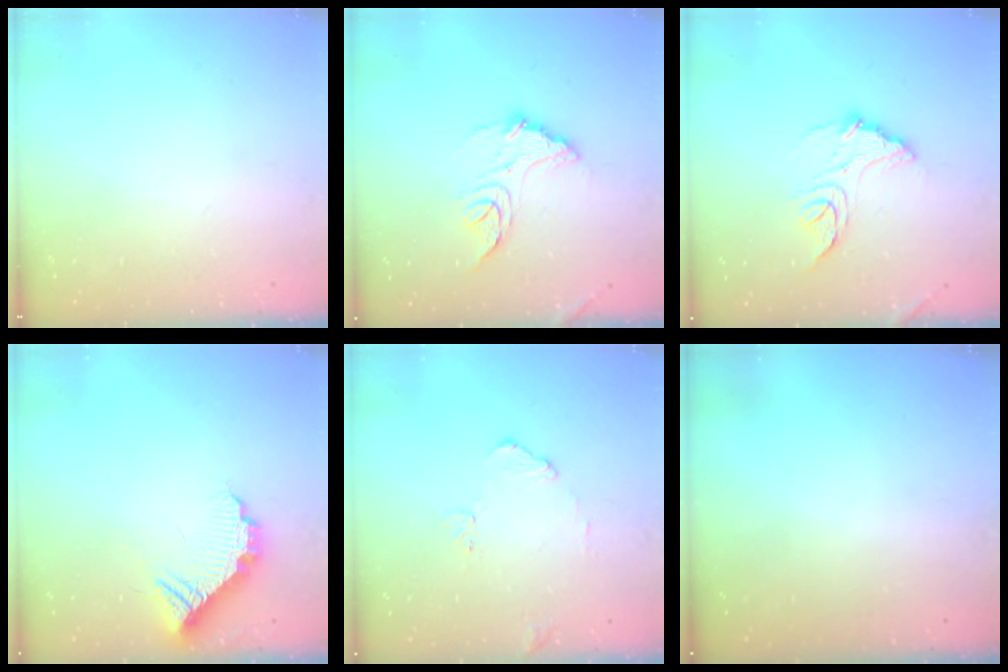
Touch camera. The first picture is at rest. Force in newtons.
{"total": 13.5, "press": 13.4, "slide": 1.1}
{"total": 13.5, "press": 13.4, "slide": 1.1}
{"total": 10.3, "press": 10.3, "slide": 0.8}
{"total": 9.7, "press": 9.7, "slide": 0.4}
{"total": 3.1, "press": 3.1, "slide": 0.3}